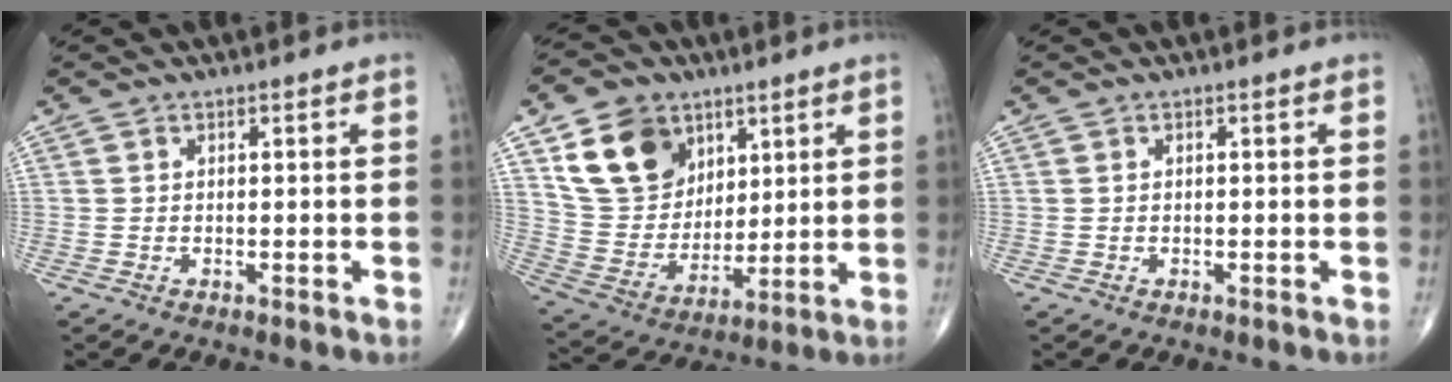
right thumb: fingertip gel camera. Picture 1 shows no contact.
{"total": 15.4, "force": [7.6, 11.4, 6.8], "torque": [-0.095, -0.029, 0.153]}
{"total": 0.0}